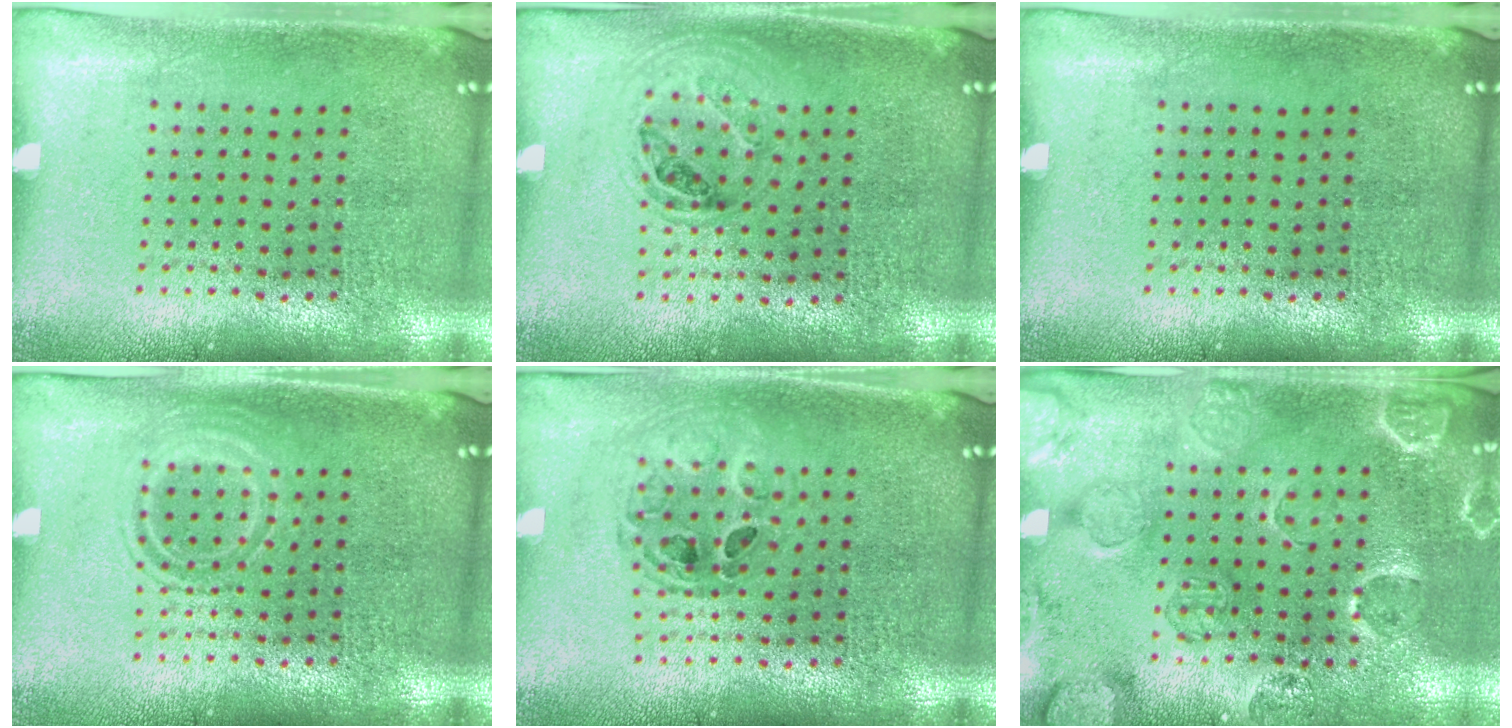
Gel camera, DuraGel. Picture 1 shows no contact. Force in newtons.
{"total": 1.1, "press": 0.9, "slide": 0.5}
{"total": 0.0}
{"total": 1.0, "press": 0.9, "slide": 0.3}
{"total": 0.8, "press": 0.8, "slide": 0.1}
{"total": 2.6, "press": 2.1, "slide": 1.5}